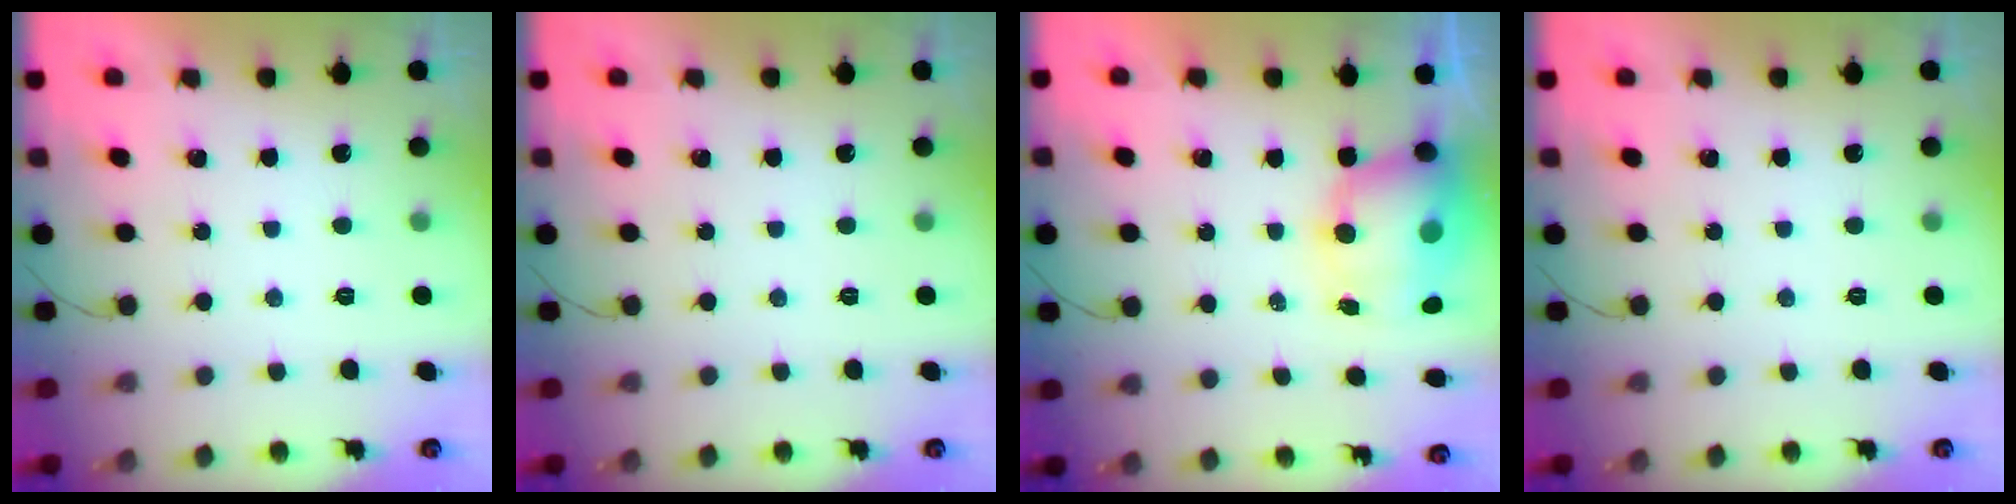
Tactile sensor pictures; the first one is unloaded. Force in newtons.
{"total": 0.0}
{"total": 10.6, "press": 10.2, "slide": 2.8}
{"total": 0.0}